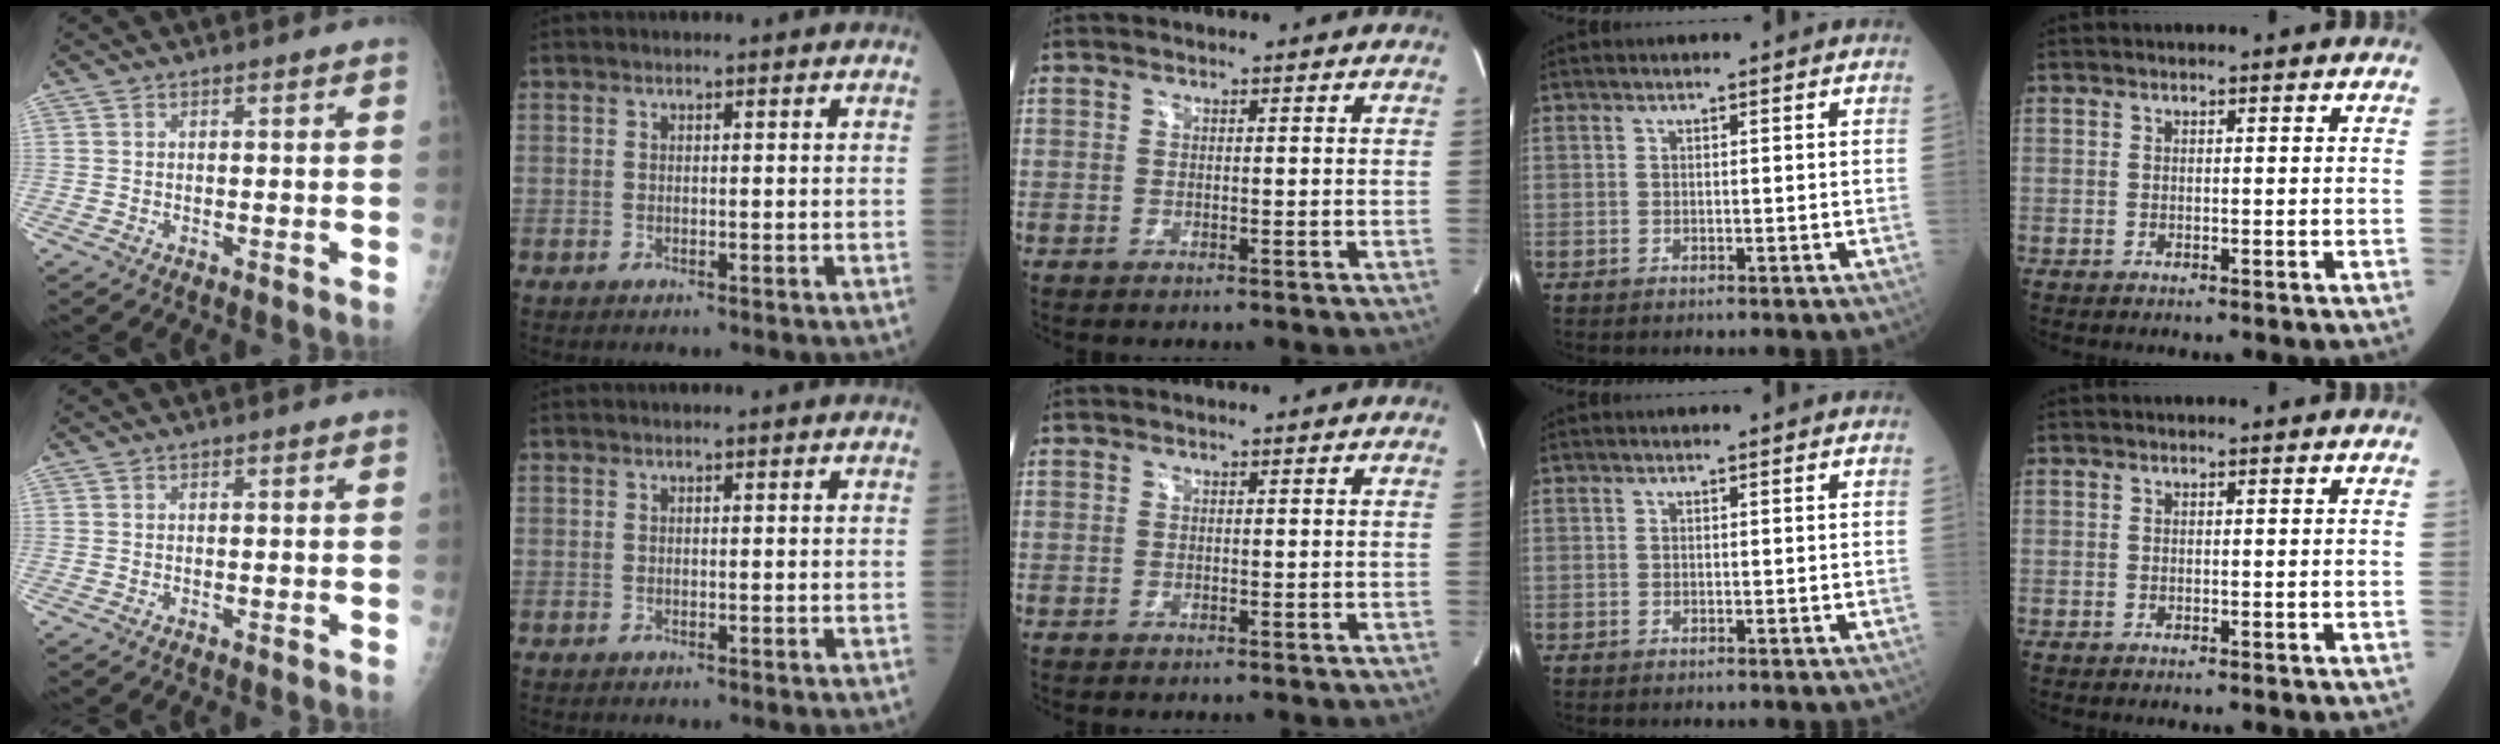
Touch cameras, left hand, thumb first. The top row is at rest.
{}